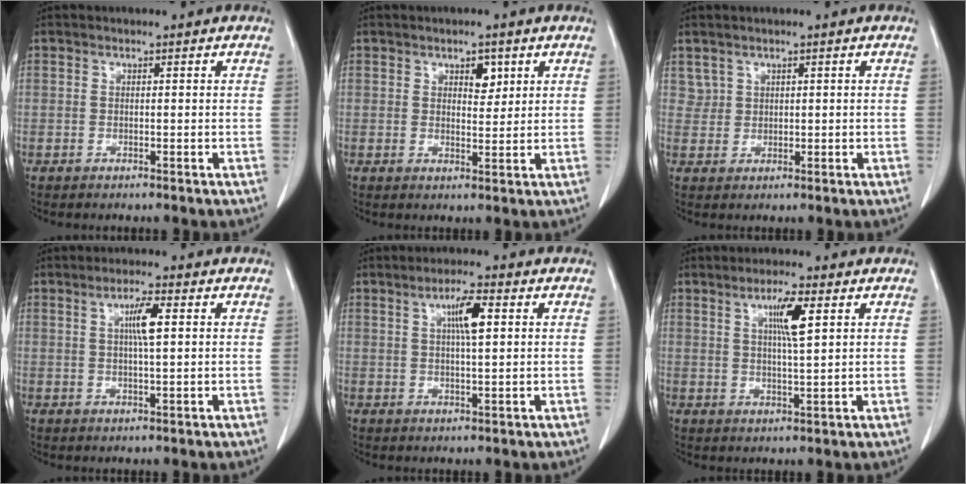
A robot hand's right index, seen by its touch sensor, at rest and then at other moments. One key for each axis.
{"total": 3.0, "fx": 1.5, "fy": 1.5, "fz": 2.1, "tx": -0.027, "ty": -0.003, "tz": 0.024}
{"total": 1.9, "fx": 1.2, "fy": 1.4, "fz": 0.0, "tx": 0.007, "ty": 0.005, "tz": 0.021}
{"total": 4.5, "fx": 1.1, "fy": 0.4, "fz": 4.3, "tx": -0.078, "ty": 0.000, "tz": 0.020}
{"total": 5.2, "fx": 1.6, "fy": 0.6, "fz": 4.9, "tx": -0.087, "ty": 0.003, "tz": 0.027}
{"total": 5.7, "fx": 2.2, "fy": 0.3, "fz": 5.3, "tx": -0.092, "ty": -0.002, "tz": 0.038}